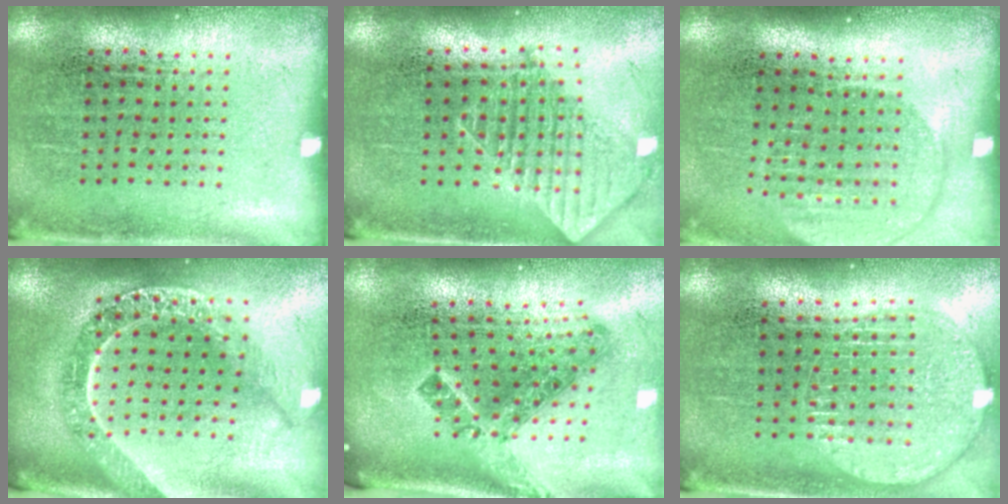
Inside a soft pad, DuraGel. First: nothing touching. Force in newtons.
{"total": 1.9, "press": 1.5, "slide": 1.1}
{"total": 1.8, "press": 1.5, "slide": 0.9}
{"total": 2.5, "press": 2.0, "slide": 1.4}
{"total": 1.9, "press": 1.3, "slide": 1.4}
{"total": 1.6, "press": 1.4, "slide": 0.8}